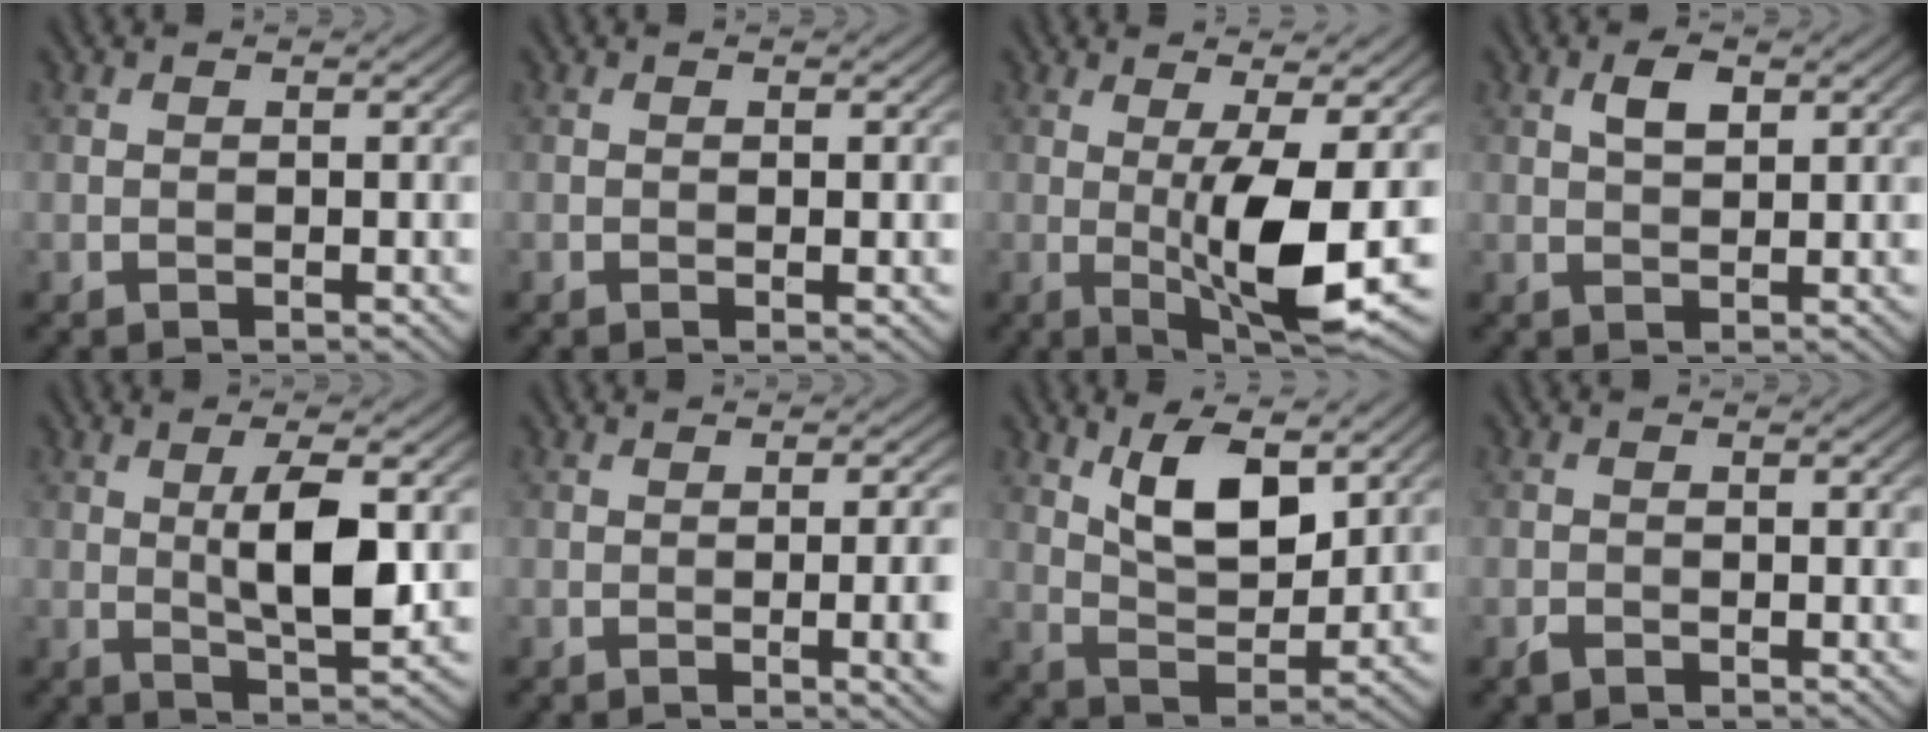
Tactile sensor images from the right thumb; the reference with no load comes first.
{"total": 0.5, "force": [-0.1, 0.1, 0.5], "torque": [-0.009, -0.003, -0.002]}
{"total": 9.3, "force": [-0.7, 1.9, 9.1], "torque": [-0.161, -0.004, -0.008]}
{"total": 2.7, "force": [1.1, 1.3, 2.1], "torque": [-0.042, 0.003, 0.020]}
{"total": 7.0, "force": [0.7, 2.0, 6.7], "torque": [-0.119, -0.003, 0.015]}
{"total": 5.8, "force": [-0.9, 1.6, 5.5], "torque": [-0.073, -0.005, -0.007]}
{"total": 8.7, "force": [4.3, 3.8, 6.5], "torque": [-0.124, -0.005, 0.082]}
{"total": 0.7, "force": [-0.6, 0.3, 0.3], "torque": [-0.006, 0.000, -0.012]}